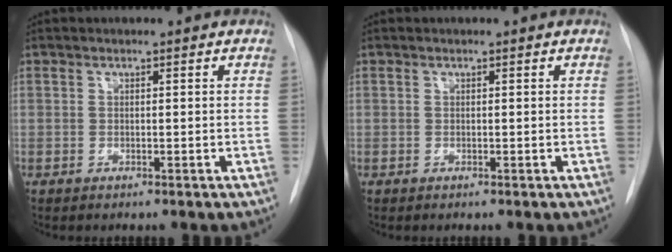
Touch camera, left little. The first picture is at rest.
{"total": 0.0}